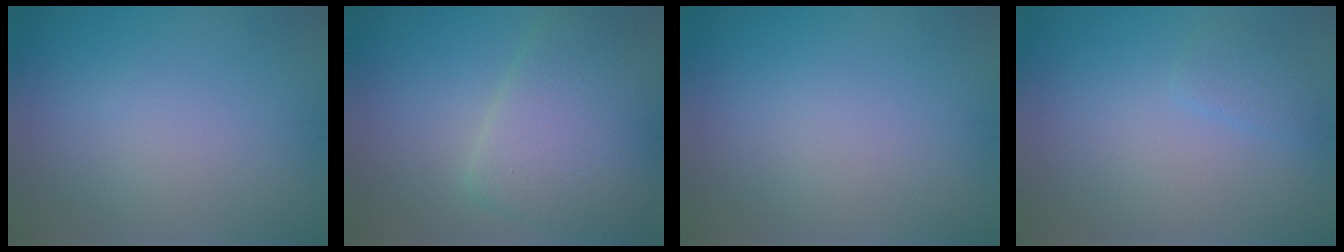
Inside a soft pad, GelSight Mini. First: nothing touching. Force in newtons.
{"total": 6.8, "press": 6.8, "slide": 0.6}
{"total": 0.0}
{"total": 1.4, "press": 1.4, "slide": 0.2}